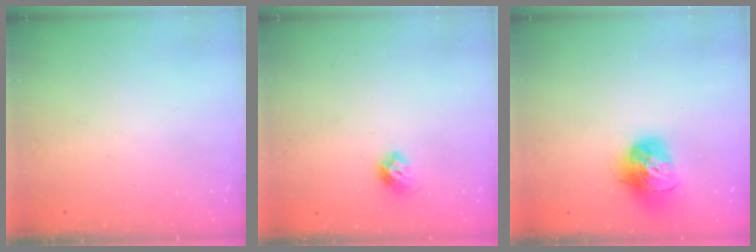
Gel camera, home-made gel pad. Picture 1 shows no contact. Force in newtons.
{"total": 7.7, "press": 7.7, "slide": 1.0}
{"total": 16.3, "press": 16.2, "slide": 1.5}